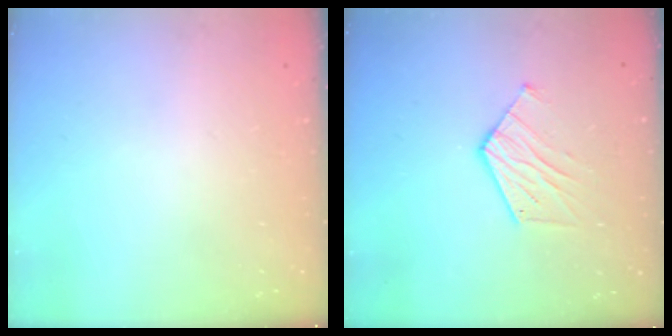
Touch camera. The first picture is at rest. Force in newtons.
{"total": 9.7, "press": 9.7, "slide": 0.8}